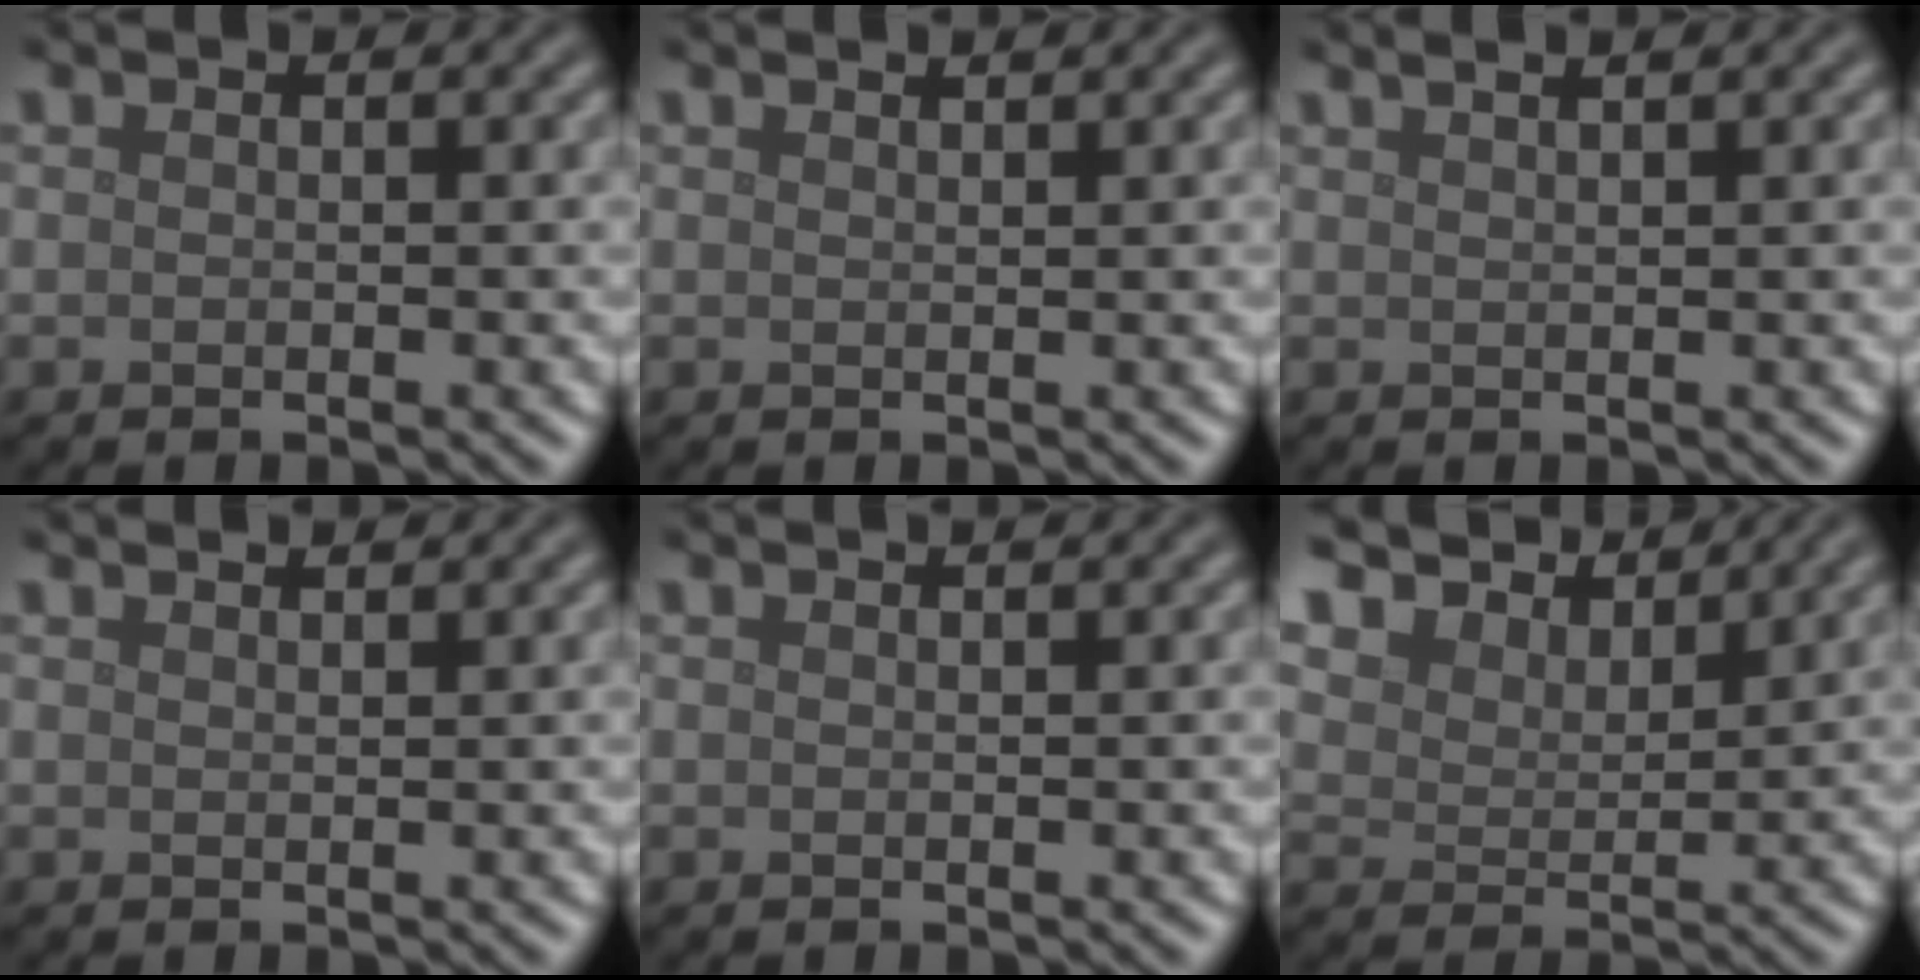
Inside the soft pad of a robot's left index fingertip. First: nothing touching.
{"total": 1.1, "force": [0.9, 0.2, 0.5], "torque": [-0.005, -0.001, 0.009]}
{"total": 3.2, "force": [2.1, 1.4, 2.0], "torque": [-0.004, 0.021, -0.006]}
{"total": 2.3, "force": [2.0, 0.7, 1.0], "torque": [-0.002, 0.004, 0.006]}
{"total": 1.2, "force": [1.0, 0.4, 0.6], "torque": [-0.005, -0.001, 0.004]}
{"total": 7.8, "force": [6.6, 2.9, 3.0], "torque": [-0.081, 0.008, 0.105]}